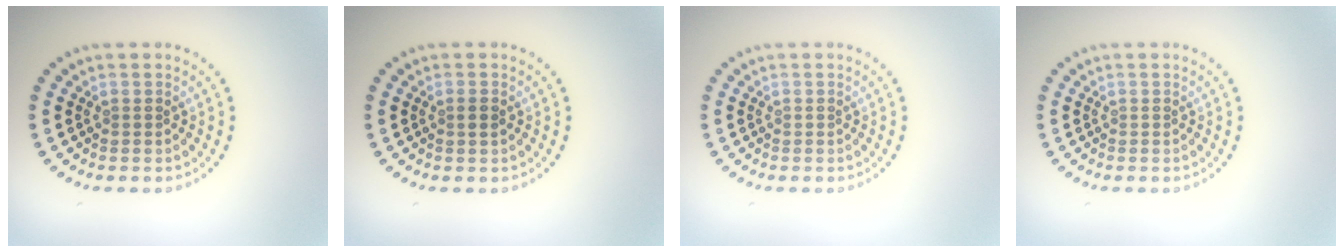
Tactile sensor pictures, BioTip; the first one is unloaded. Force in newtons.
{"total": 0.8, "press": 0.8, "slide": 0.2}
{"total": 0.0}
{"total": 0.0}